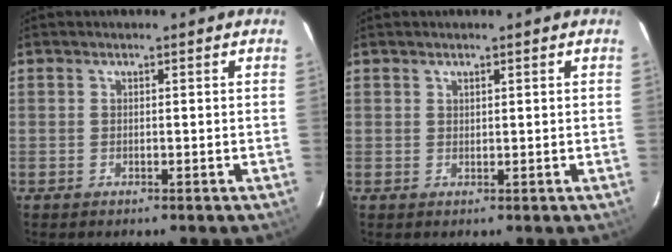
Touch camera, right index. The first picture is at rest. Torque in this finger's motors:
{"motor_torque": [-0.11, -0.06, -0.09, 0.00]}